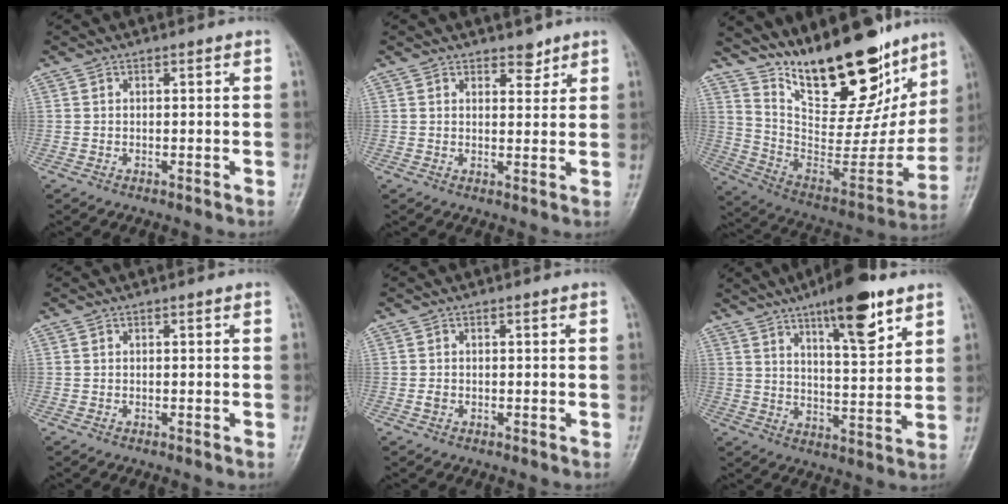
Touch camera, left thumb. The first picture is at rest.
{"total": 3.1, "force": [2.4, 1.6, 1.1], "torque": [0.002, -0.016, 0.036]}
{"total": 27.4, "force": [19.5, 10.6, 16.0], "torque": [-0.201, -0.098, 0.327]}
{"total": 0.0}
{"total": 1.0, "force": [0.0, 0.7, 0.7], "torque": [-0.009, 0.001, 0.001]}
{"total": 12.7, "force": [7.8, 3.6, 9.3], "torque": [-0.120, -0.043, 0.120]}